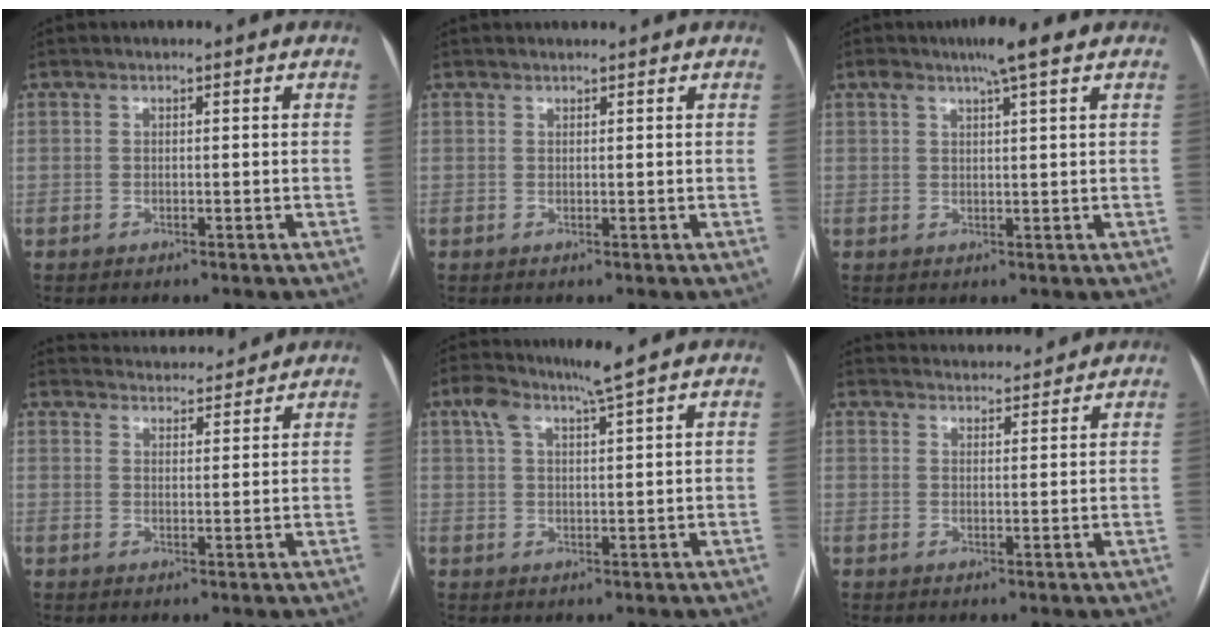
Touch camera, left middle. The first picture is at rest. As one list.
[{"total": 1.9, "force": [1.8, 0.3, 0.5], "torque": [-0.007, 0.023, 0.027]}, {"total": 4.8, "force": [3.1, -0.2, 3.6], "torque": [-0.066, 0.011, 0.054]}, {"total": 8.6, "force": [8.5, 1.2, 0.9], "torque": [-0.012, 0.015, 0.113]}, {"total": 4.9, "force": [3.5, -0.5, 3.4], "torque": [-0.073, 0.013, 0.067]}, {"total": 7.6, "force": [7.5, 1.0, 0.9], "torque": [-0.014, 0.018, 0.099]}]